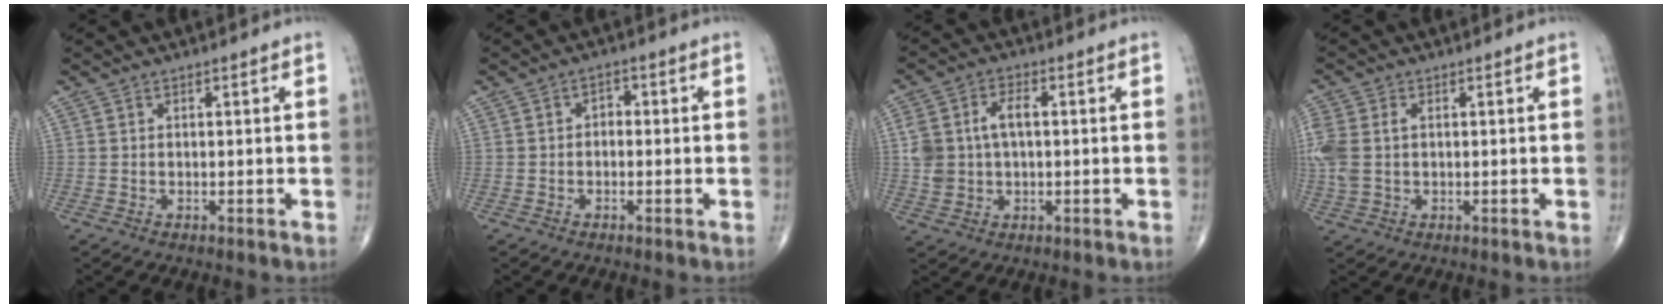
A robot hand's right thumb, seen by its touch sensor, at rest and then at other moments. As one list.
[{"total": 1.8, "force": [-0.3, 1.4, 1.2], "torque": [-0.007, 0.009, -0.013]}, {"total": 7.5, "force": [0.7, 4.7, 5.8], "torque": [-0.115, 0.016, 0.017]}, {"total": 7.1, "force": [0.4, 4.8, 5.2], "torque": [-0.154, 0.014, 0.012]}]